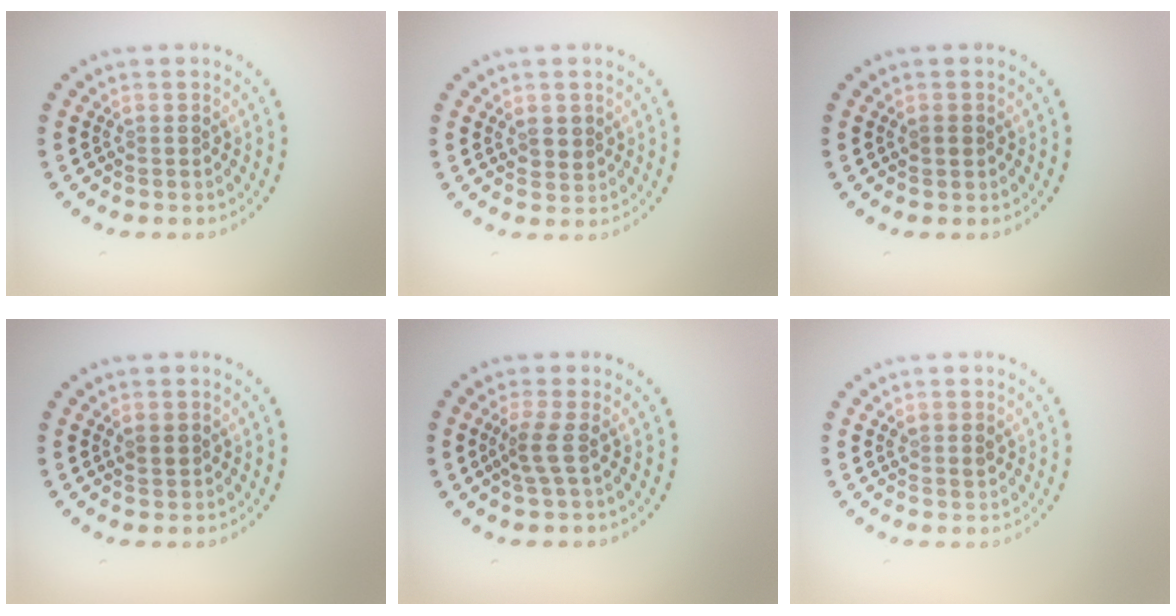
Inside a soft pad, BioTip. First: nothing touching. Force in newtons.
{"total": 1.5, "press": 1.4, "slide": 0.4}
{"total": 0.9, "press": 0.8, "slide": 0.3}
{"total": 1.0, "press": 0.9, "slide": 0.4}
{"total": 1.8, "press": 1.3, "slide": 1.3}
{"total": 0.9, "press": 0.9, "slide": 0.3}